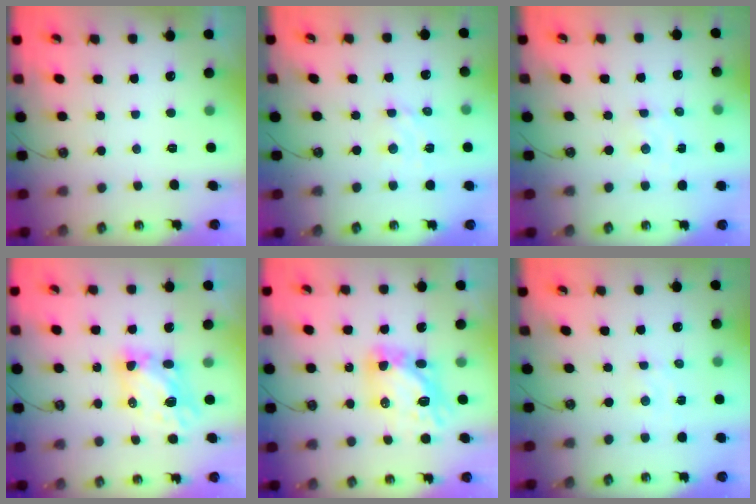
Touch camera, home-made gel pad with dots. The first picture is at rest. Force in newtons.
{"total": 3.5, "press": 3.4, "slide": 0.6}
{"total": 2.3, "press": 2.3, "slide": 0.3}
{"total": 5.8, "press": 5.8, "slide": 0.4}
{"total": 11.3, "press": 11.3, "slide": 1.0}
{"total": 1.5, "press": 1.5, "slide": 0.2}